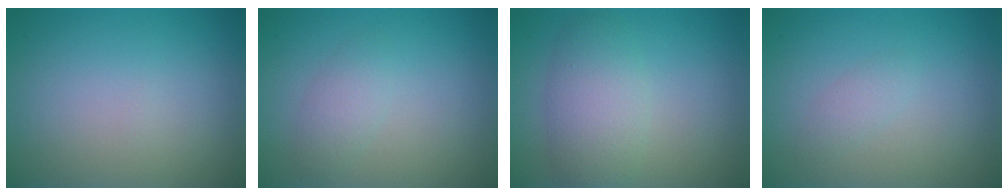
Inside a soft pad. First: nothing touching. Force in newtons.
{"total": 1.7, "press": 1.7, "slide": 0.1}
{"total": 4.4, "press": 4.4, "slide": 0.1}
{"total": 1.0, "press": 1.0, "slide": 0.1}